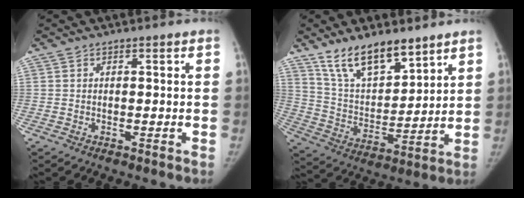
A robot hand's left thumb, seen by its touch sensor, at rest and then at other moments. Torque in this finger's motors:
{"motor_torque": [1.22, 1.22, 1.16, -1.10, 0.06]}